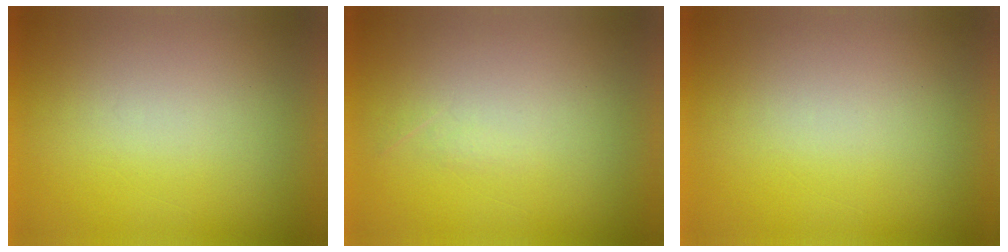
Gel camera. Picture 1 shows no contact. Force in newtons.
{"total": 1.0}
{"total": 0.0}